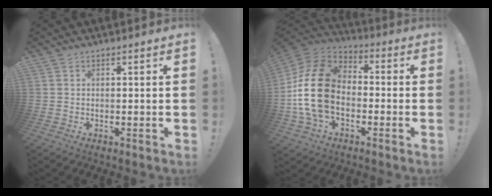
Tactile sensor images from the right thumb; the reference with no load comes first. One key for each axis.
{"total": 20.7, "fx": -1.7, "fy": 14.1, "fz": 15.0, "tx": -0.288, "ty": 0.028, "tz": -0.021}